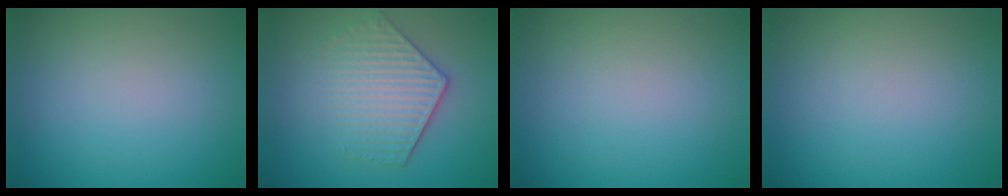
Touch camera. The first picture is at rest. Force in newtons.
{"total": 4.5, "press": 3.8, "slide": 2.3}
{"total": 0.0}
{"total": 0.0}